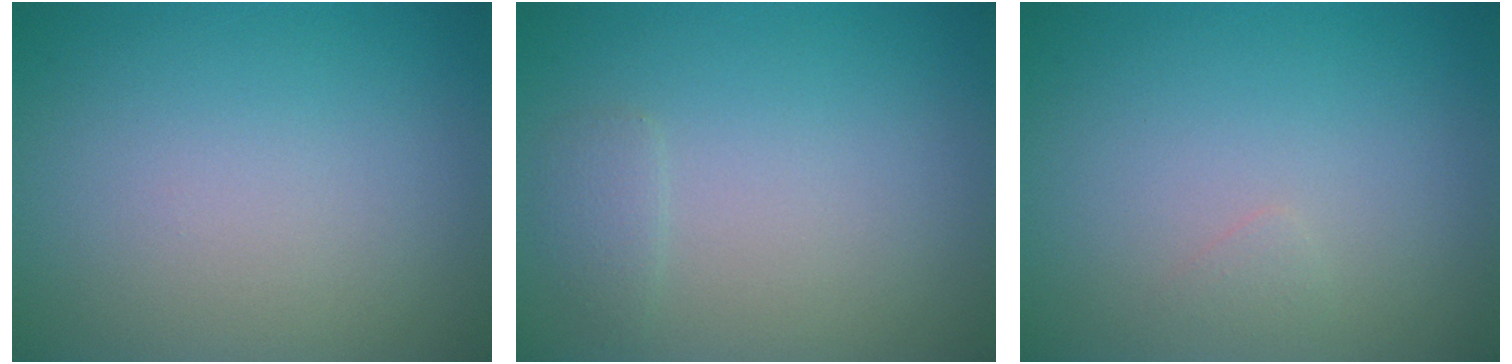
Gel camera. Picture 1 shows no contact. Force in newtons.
{"total": 1.0, "press": 1.0, "slide": 0.1}
{"total": 0.5, "press": 0.5, "slide": 0.0}